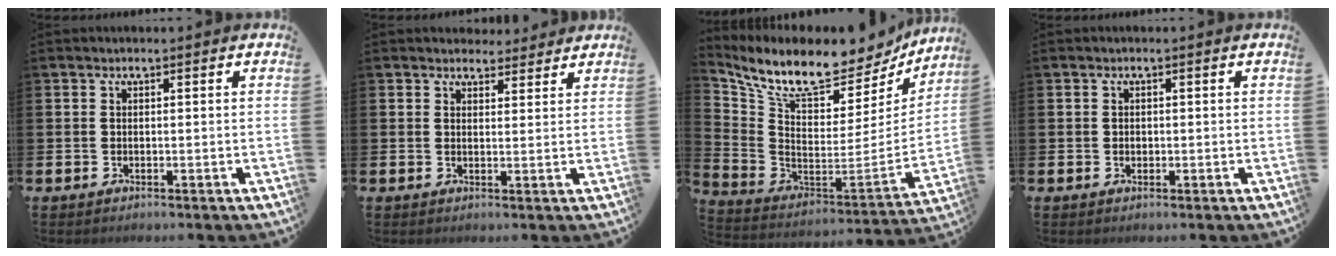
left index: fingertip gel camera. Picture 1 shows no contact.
{"total": 3.0, "force": [2.8, 1.0, -0.3], "torque": [0.008, -0.015, 0.051]}
{"total": 9.7, "force": [7.9, 3.6, 4.3], "torque": [-0.115, -0.068, 0.134]}
{"total": 0.7, "force": [0.1, 0.7, 0.3], "torque": [-0.005, 0.005, -0.001]}